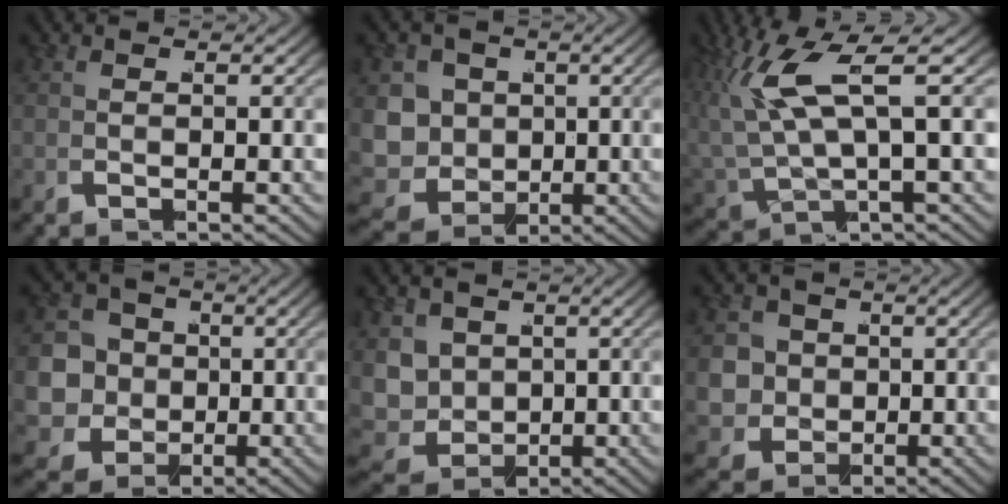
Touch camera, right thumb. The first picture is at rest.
{"total": 12.2, "force": [-2.9, 10.5, 5.6], "torque": [-0.144, -0.060, -0.047]}
{"total": 6.5, "force": [0.6, 3.6, 5.4], "torque": [-0.111, -0.013, 0.017]}
{"total": 12.5, "force": [-2.9, 10.8, 5.6], "torque": [-0.137, -0.056, -0.052]}
{"total": 8.8, "force": [-1.8, 7.4, 4.4], "torque": [-0.131, -0.066, -0.015]}
{"total": 9.3, "force": [-1.2, 8.0, 4.4], "torque": [-0.111, -0.046, -0.017]}